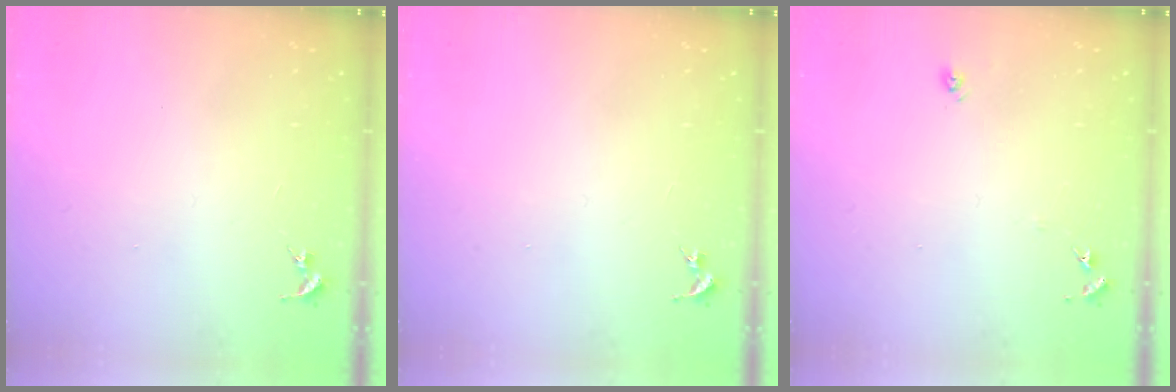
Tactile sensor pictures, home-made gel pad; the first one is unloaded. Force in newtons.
{"total": 0.0}
{"total": 5.9, "press": 5.9, "slide": 0.5}